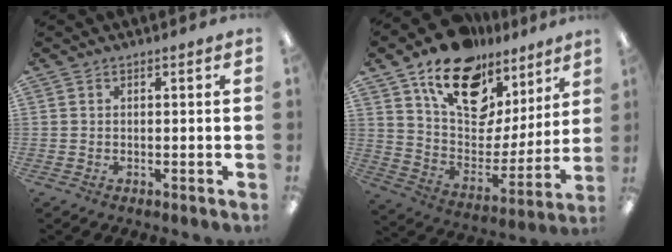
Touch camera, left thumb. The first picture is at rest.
{"total": 19.5, "force": [13.2, 11.1, 9.1], "torque": [-0.156, -0.081, 0.238]}